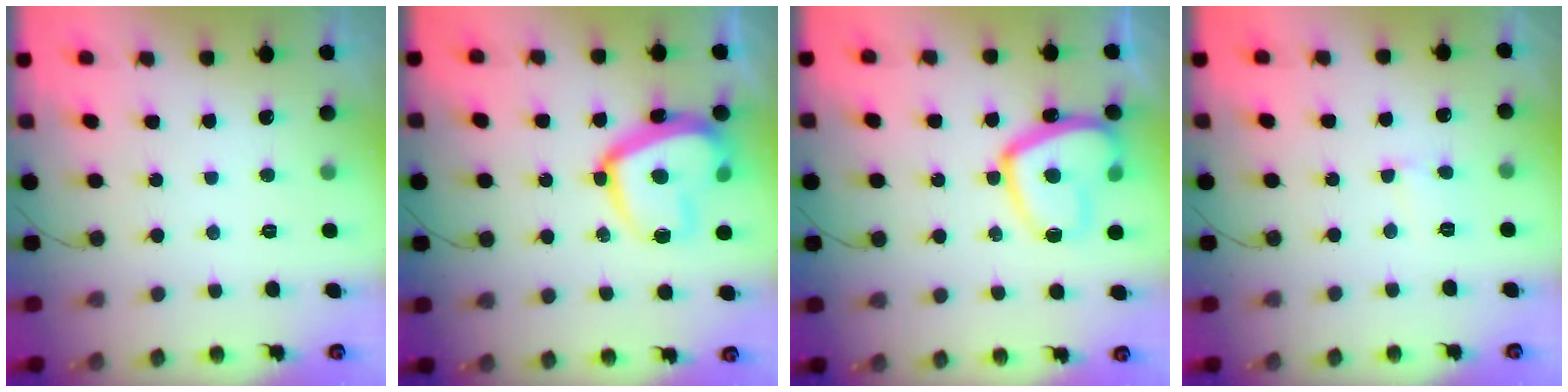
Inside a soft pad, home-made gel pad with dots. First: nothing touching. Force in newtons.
{"total": 17.0, "press": 16.9, "slide": 1.5}
{"total": 15.9, "press": 15.8, "slide": 1.5}
{"total": 2.6, "press": 2.6, "slide": 0.3}